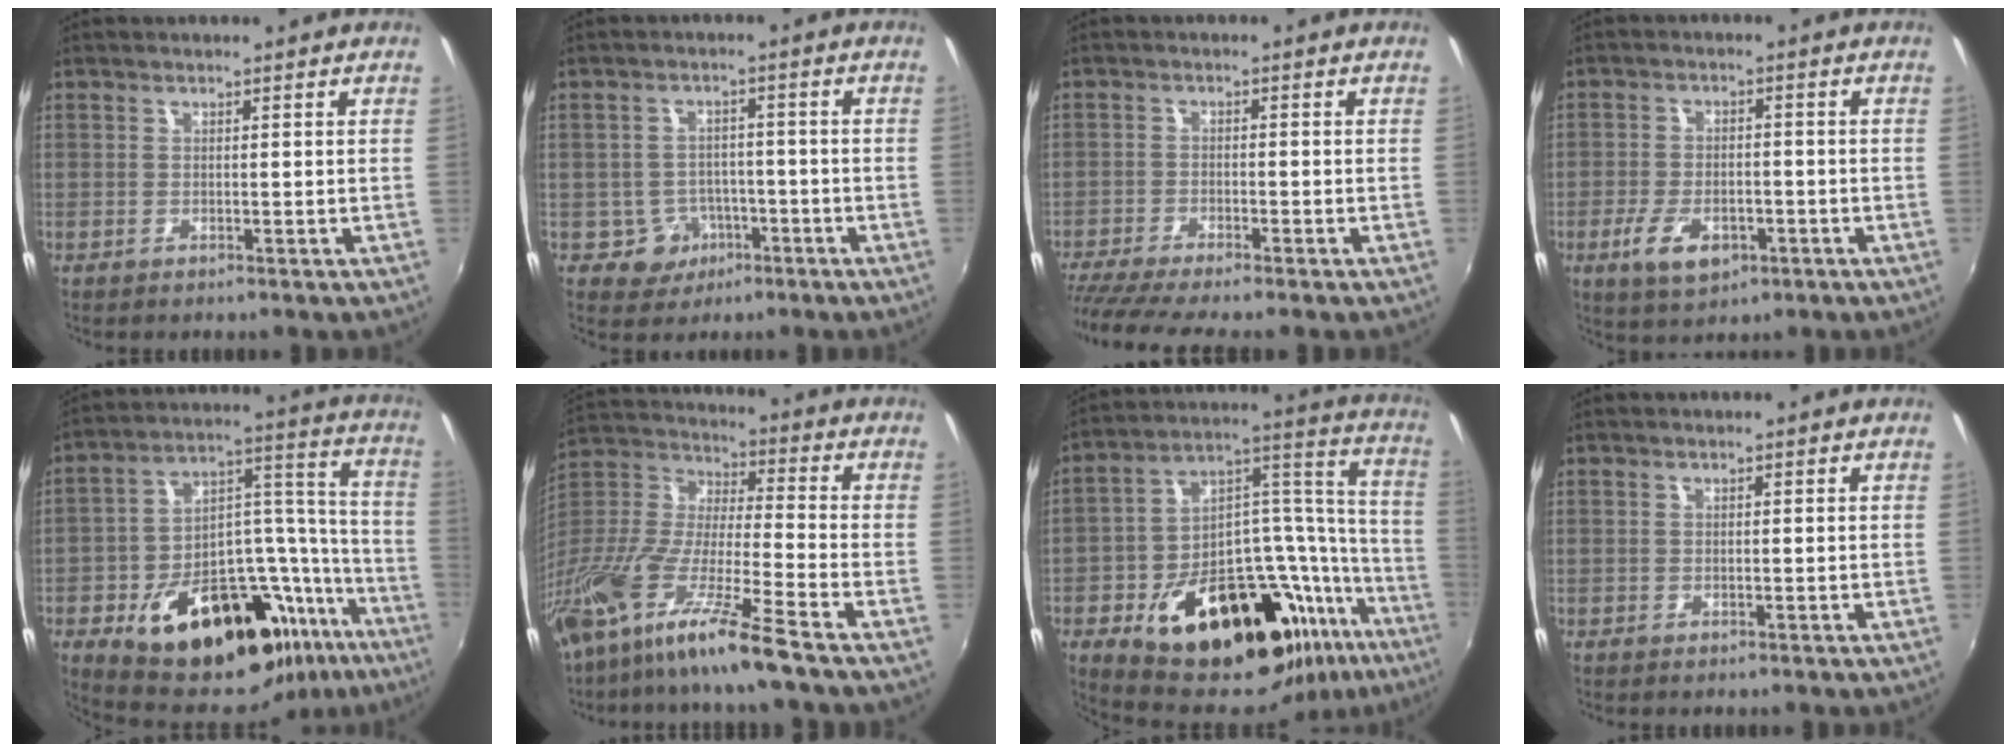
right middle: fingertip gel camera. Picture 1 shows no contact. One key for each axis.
{"total": 4.8, "fx": -2.3, "fy": 4.1, "fz": 0.7, "tx": -0.023, "ty": 0.013, "tz": -0.025}
{"total": 9.4, "fx": -8.2, "fy": -0.5, "fz": 4.6, "tx": -0.111, "ty": -0.039, "tz": -0.140}
{"total": 7.5, "fx": -3.4, "fy": 3.7, "fz": 5.6, "tx": -0.126, "ty": -0.012, "tz": -0.056}
{"total": 31.9, "fx": -19.6, "fy": 14.9, "fz": 20.2, "tx": -0.293, "ty": 0.045, "tz": -0.272}
{"total": 19.9, "fx": -14.1, "fy": 0.6, "fz": 13.9, "tx": -0.261, "ty": -0.041, "tz": -0.266}
{"total": 35.6, "fx": -21.0, "fy": 15.8, "fz": 24.0, "tx": -0.339, "ty": 0.042, "tz": -0.301}
{"total": 0.0}